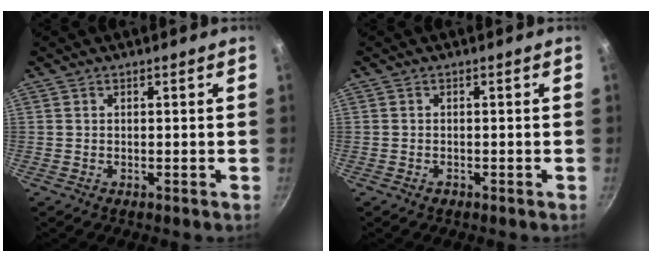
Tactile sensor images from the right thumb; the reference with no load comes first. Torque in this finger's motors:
{"motor_torque": [-0.28, 0.00, -0.28, 0.08, 0.05]}